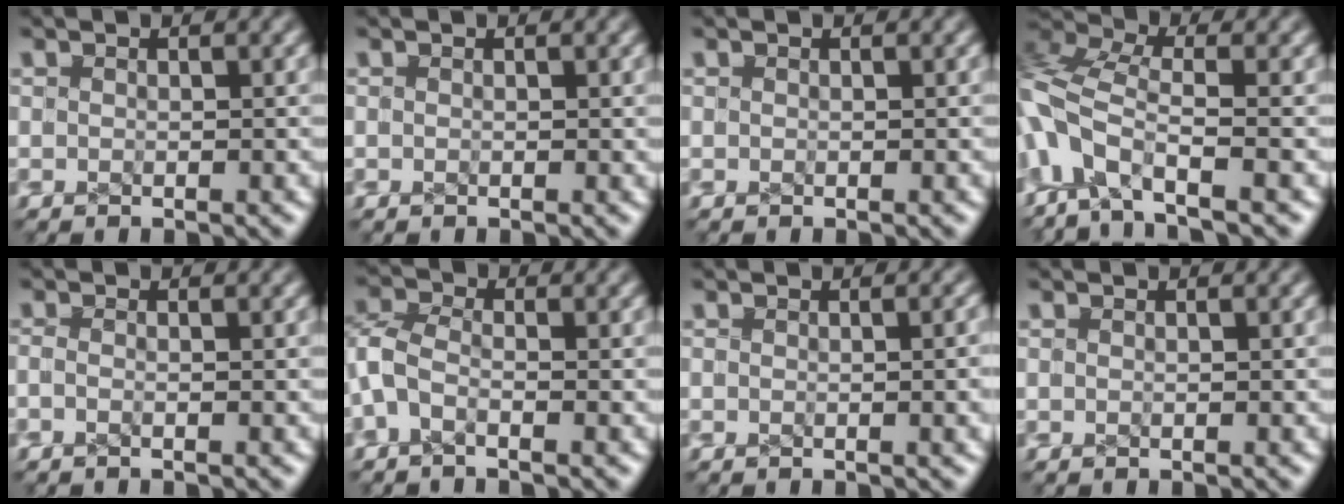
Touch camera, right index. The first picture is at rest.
{"total": 0.0}
{"total": 0.0}
{"total": 5.9, "force": [-1.3, 3.5, 4.5], "torque": [-0.132, -0.028, -0.009]}
{"total": 1.0, "force": [-0.2, 0.5, 0.9], "torque": [-0.013, -0.001, -0.003]}
{"total": 4.2, "force": [-0.9, 3.6, 2.1], "torque": [-0.057, -0.010, -0.024]}
{"total": 0.7, "force": [0.0, -0.1, 0.7], "torque": [-0.012, -0.001, 0.004]}
{"total": 0.0}